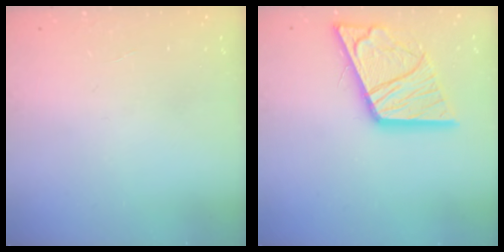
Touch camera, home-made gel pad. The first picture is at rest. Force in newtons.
{"total": 18.8, "press": 18.7, "slide": 1.8}